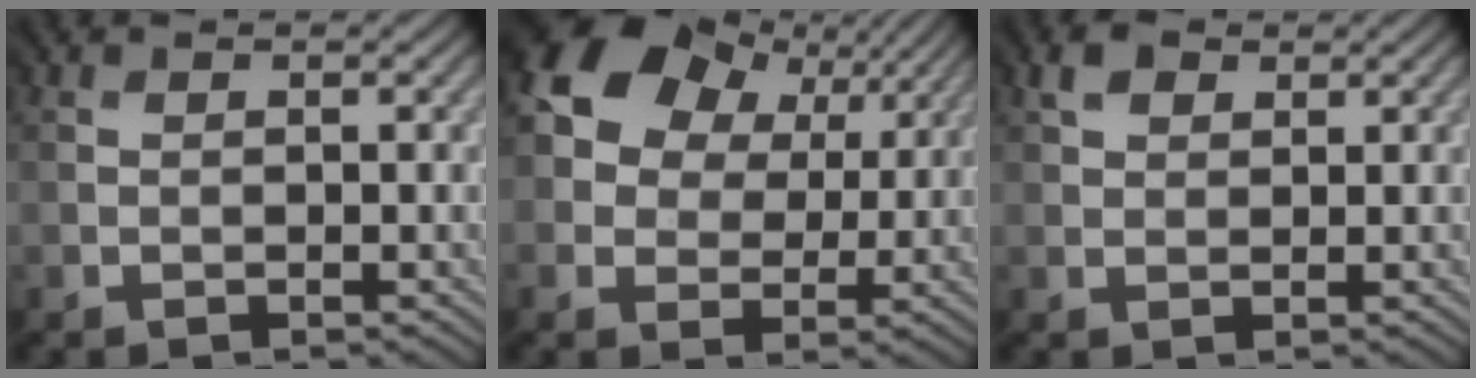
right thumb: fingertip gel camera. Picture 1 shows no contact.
{"total": 11.9, "force": [5.6, 8.4, 6.3], "torque": [-0.157, 0.028, 0.100]}
{"total": 2.2, "force": [1.8, 1.2, 0.1], "torque": [-0.010, 0.003, 0.033]}